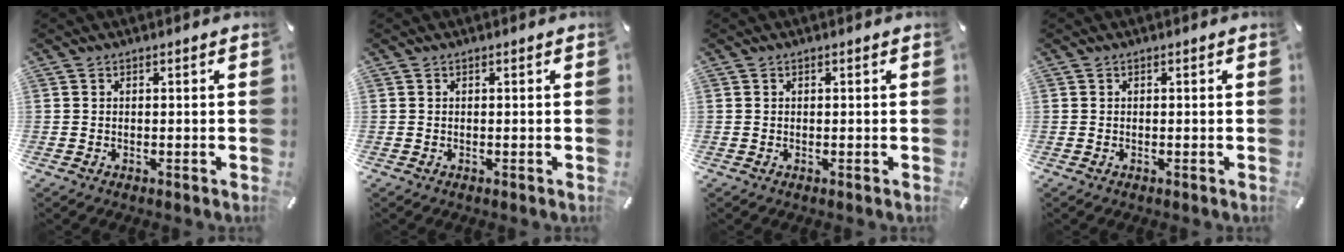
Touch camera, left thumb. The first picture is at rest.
{"total": 0.0}
{"total": 0.0}
{"total": 0.0}